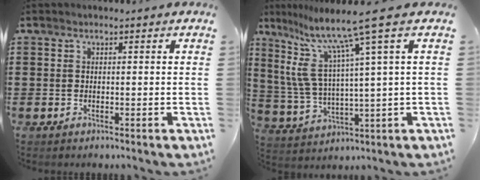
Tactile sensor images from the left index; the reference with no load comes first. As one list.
[{"total": 11.7, "force": [6.9, 0.6, 9.4], "torque": [-0.229, -0.039, 0.102]}]